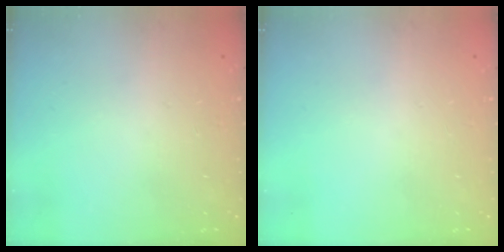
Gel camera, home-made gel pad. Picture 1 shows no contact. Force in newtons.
{"total": 0.0}